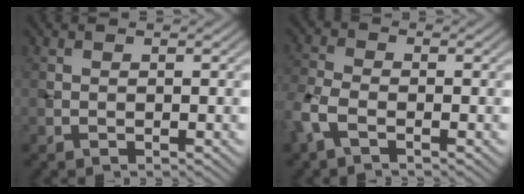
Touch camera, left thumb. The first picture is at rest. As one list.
[{"total": 4.0, "force": [-2.0, 2.0, 2.8], "torque": [-0.077, -0.003, -0.053]}]